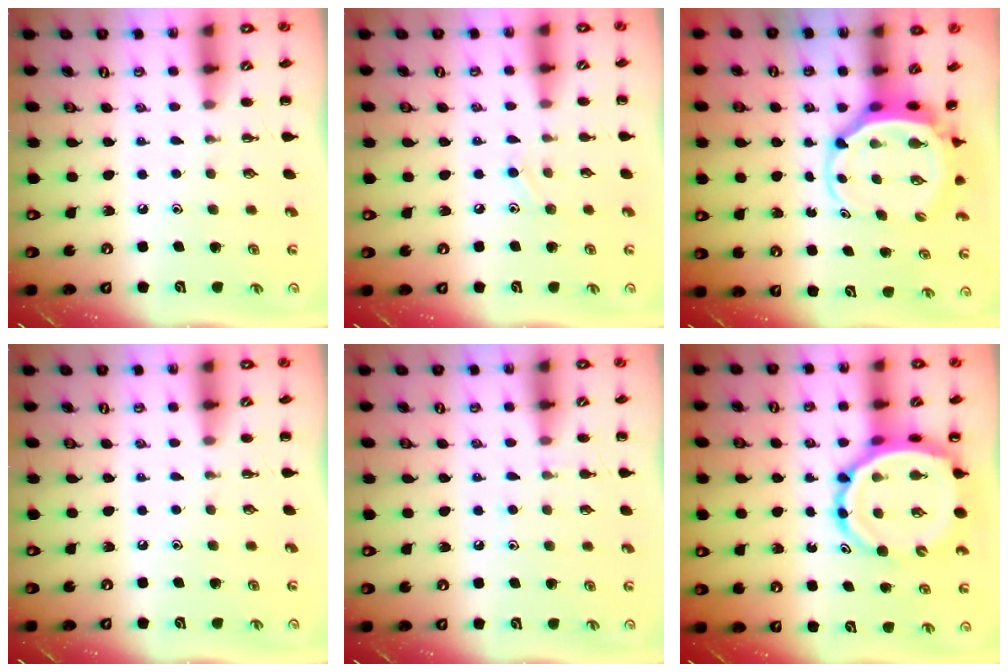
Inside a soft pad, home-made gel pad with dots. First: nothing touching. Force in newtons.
{"total": 7.0, "press": 6.6, "slide": 2.4}
{"total": 5.1, "press": 5.0, "slide": 1.0}
{"total": 0.0}
{"total": 4.7, "press": 4.4, "slide": 1.8}
{"total": 13.2, "press": 12.7, "slide": 3.7}